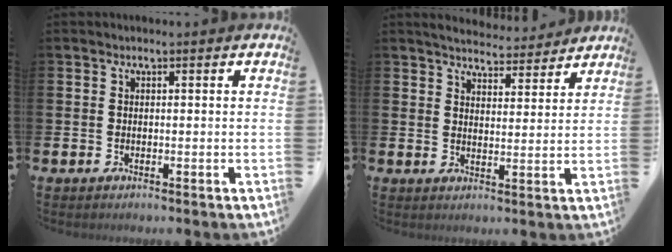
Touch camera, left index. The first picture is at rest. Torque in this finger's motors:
{"motor_torque": [0.94, -1.19, 0.08, 0.07]}